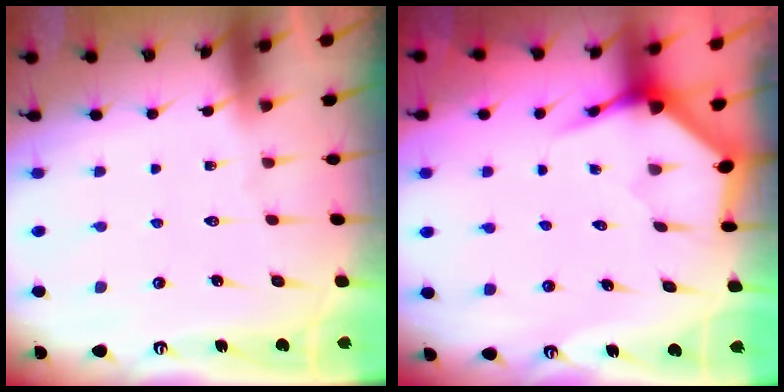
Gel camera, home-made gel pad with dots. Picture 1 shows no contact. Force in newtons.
{"total": 4.0, "press": 3.9, "slide": 0.5}